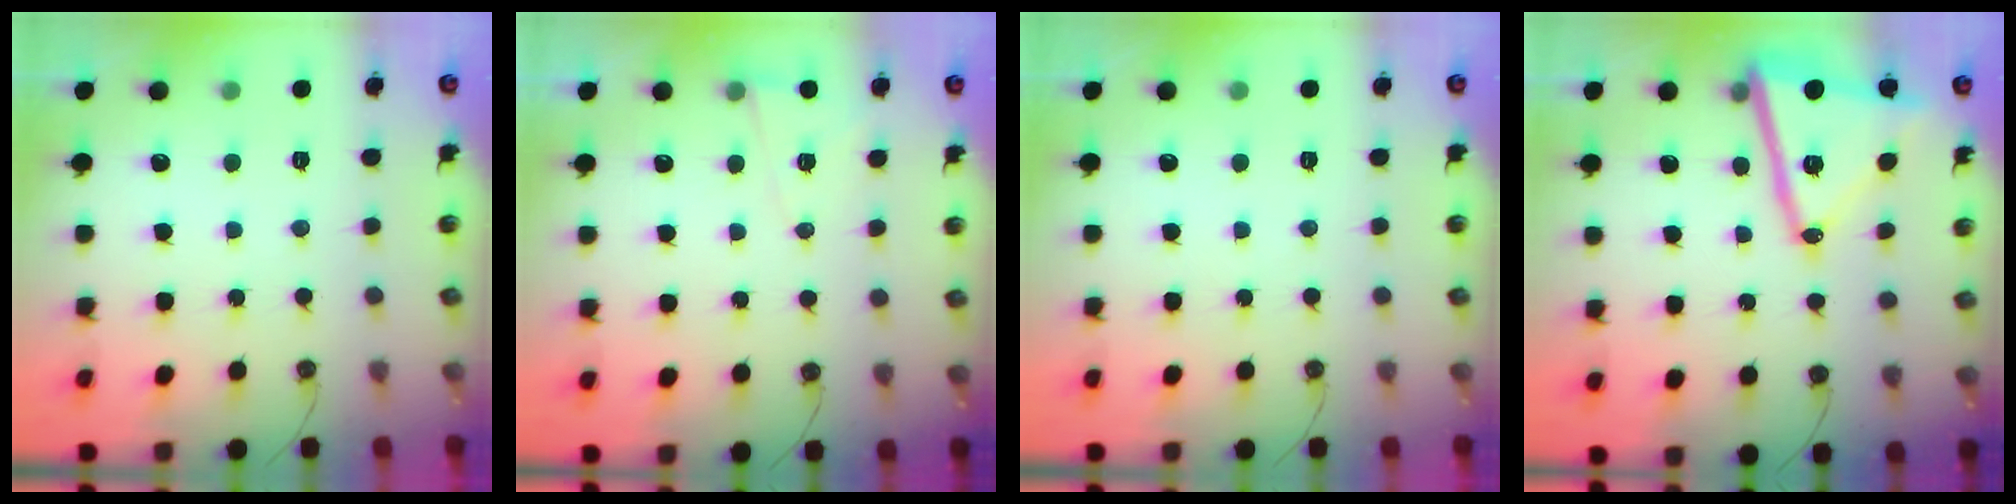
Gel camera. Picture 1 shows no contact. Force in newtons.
{"total": 5.9, "press": 5.2, "slide": 2.8}
{"total": 0.0}
{"total": 17.6, "press": 17.5, "slide": 1.7}